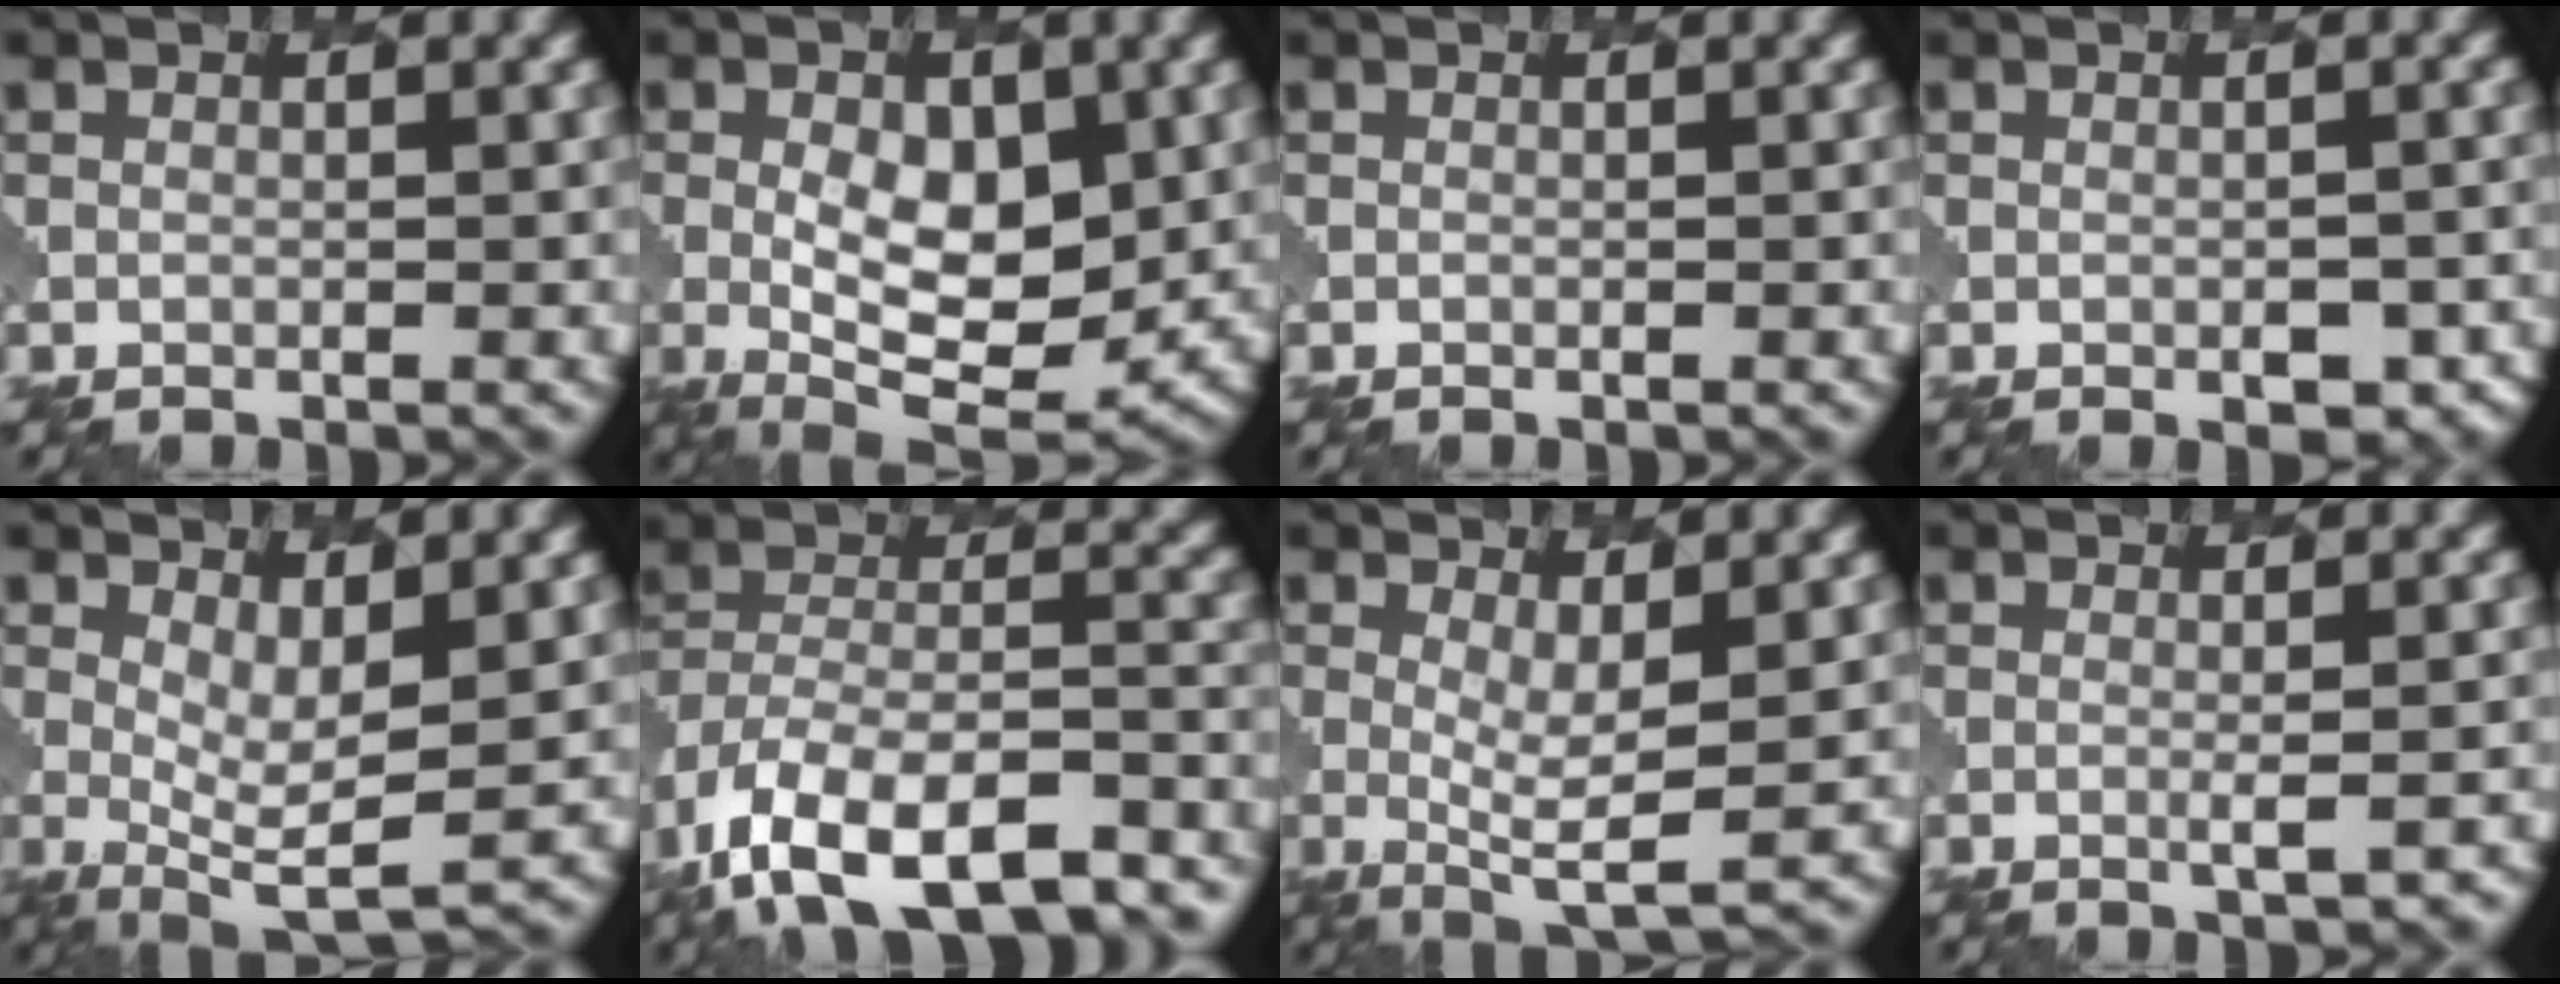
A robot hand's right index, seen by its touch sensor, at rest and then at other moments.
{"total": 8.2, "force": [0.0, 4.3, 6.9], "torque": [-0.102, -0.002, -0.004]}
{"total": 0.0}
{"total": 3.5, "force": [-1.6, 1.9, 2.5], "torque": [-0.027, -0.004, -0.009]}
{"total": 4.3, "force": [1.0, 1.4, 4.0], "torque": [-0.072, -0.012, 0.020]}
{"total": 17.9, "force": [-13.6, 8.2, 8.3], "torque": [-0.157, -0.030, -0.188]}
{"total": 3.9, "force": [0.6, 1.0, 3.7], "torque": [-0.067, -0.010, 0.010]}
{"total": 2.0, "force": [-0.3, 0.6, 1.9], "torque": [-0.026, 0.003, -0.005]}